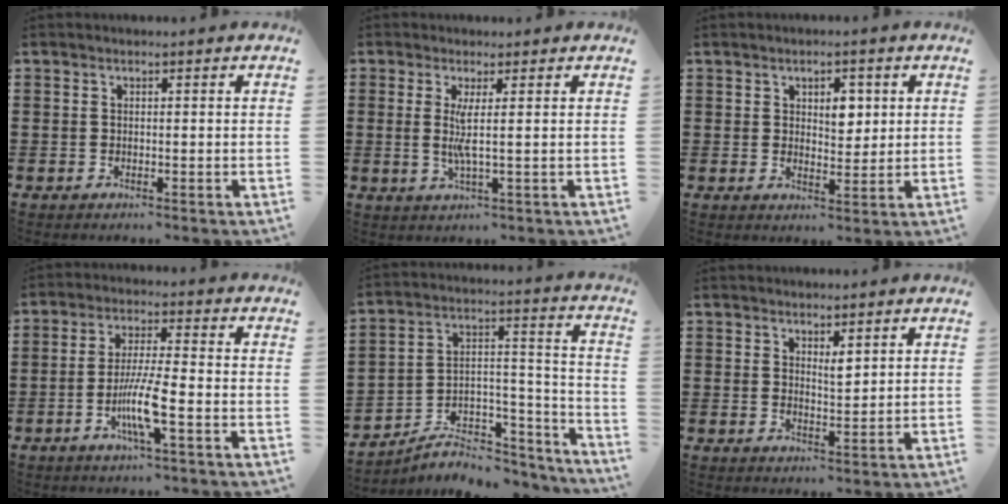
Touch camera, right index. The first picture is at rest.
{"total": 3.8, "force": [0.4, -0.3, 3.8], "torque": [-0.079, -0.013, 0.002]}
{"total": 4.0, "force": [1.4, 2.5, 2.8], "torque": [-0.038, 0.002, 0.017]}
{"total": 7.6, "force": [-2.8, 0.7, 7.1], "torque": [-0.142, -0.015, -0.055]}
{"total": 5.4, "force": [-4.3, 2.9, 1.5], "torque": [-0.026, 0.004, -0.080]}
{"total": 2.2, "force": [1.7, 0.7, 1.3], "torque": [-0.020, 0.000, 0.028]}